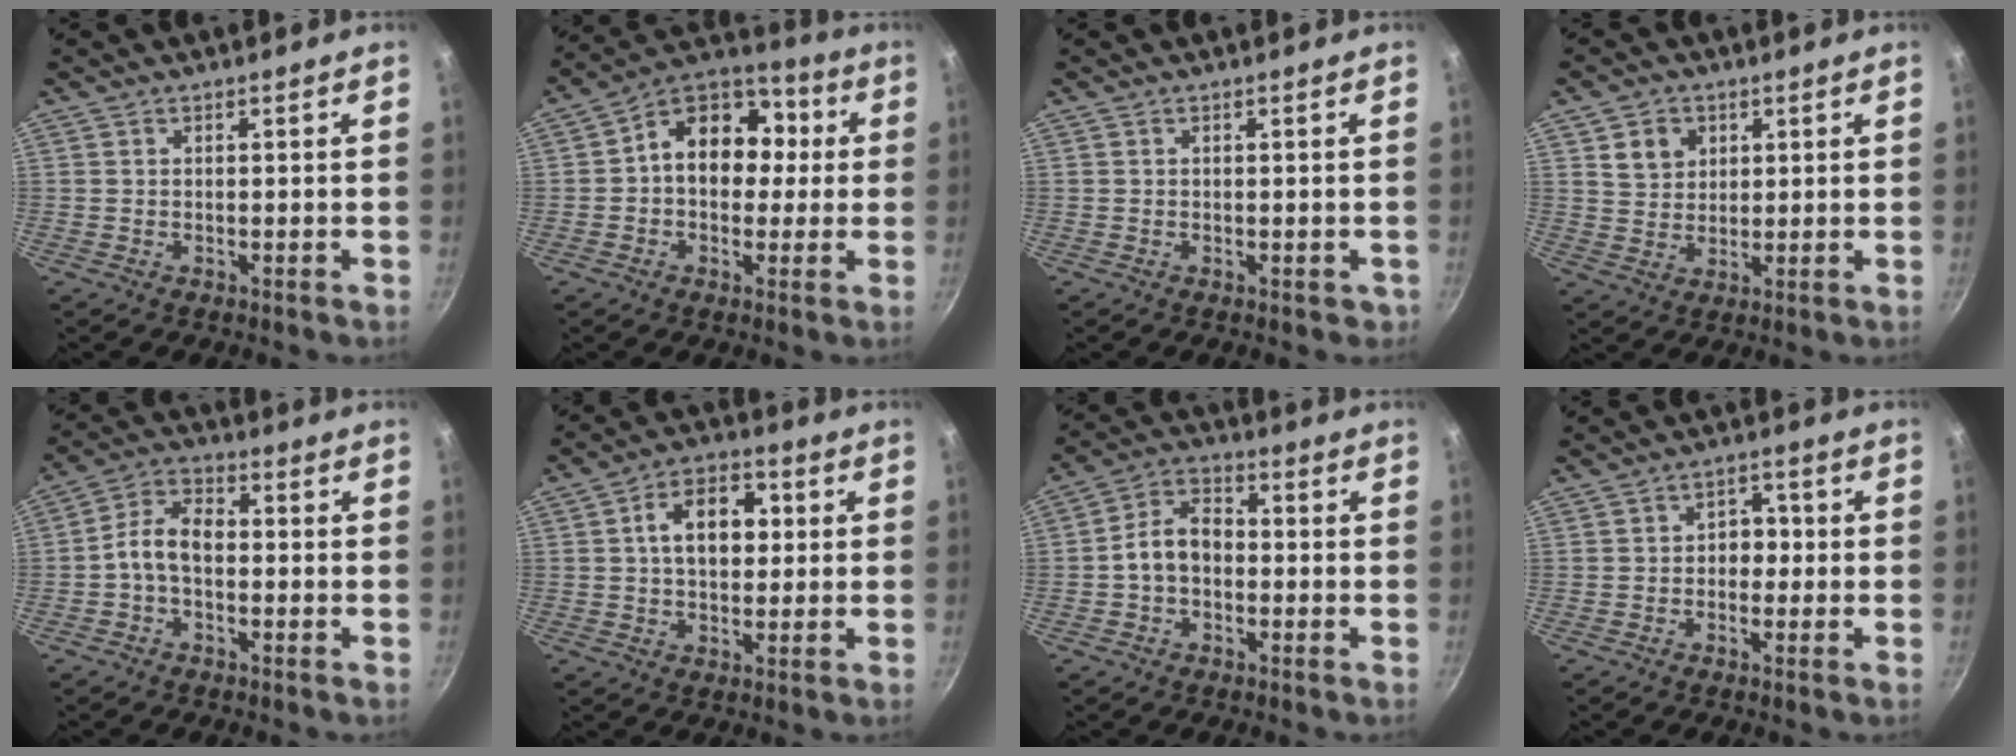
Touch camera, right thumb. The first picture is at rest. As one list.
[{"total": 14.5, "force": [1.4, 10.3, 10.1], "torque": [-0.104, 0.035, 0.007]}, {"total": 1.1, "force": [-0.4, 0.7, 0.7], "torque": [0.003, 0.003, -0.002]}, {"total": 5.9, "force": [2.5, 4.7, 2.4], "torque": [-0.020, -0.013, 0.047]}, {"total": 7.9, "force": [-1.1, 5.0, 6.0], "torque": [-0.104, 0.032, -0.031]}, {"total": 10.8, "force": [1.7, 6.9, 8.0], "torque": [-0.102, 0.015, 0.022]}, {"total": 8.3, "force": [-1.1, 5.8, 5.8], "torque": [-0.093, 0.031, -0.032]}, {"total": 4.0, "force": [-0.3, 3.1, 2.6], "torque": [-0.007, 0.015, -0.014]}]